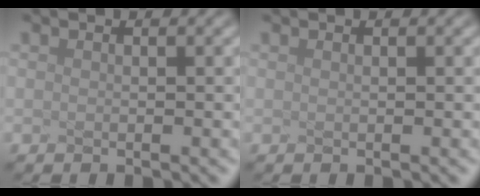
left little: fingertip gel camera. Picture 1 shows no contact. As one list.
[{"total": 0.5, "force": [0.3, 0.3, 0.4], "torque": [0.000, 0.010, -0.001]}]